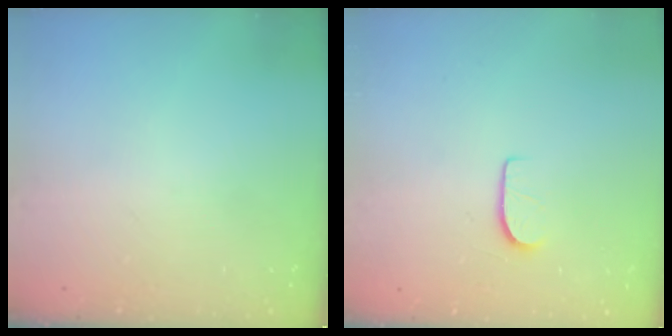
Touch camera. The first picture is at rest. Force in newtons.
{"total": 6.3, "press": 6.3, "slide": 0.7}